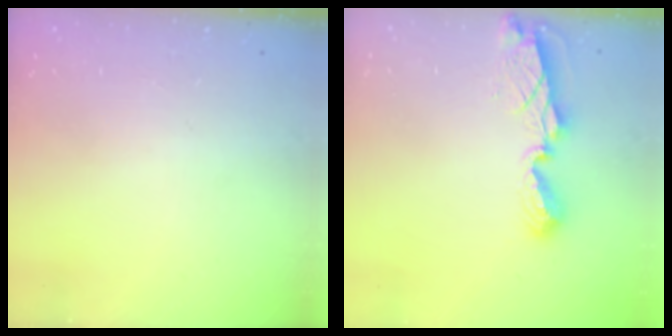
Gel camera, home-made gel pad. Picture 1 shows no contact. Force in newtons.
{"total": 8.3, "press": 8.3, "slide": 0.7}